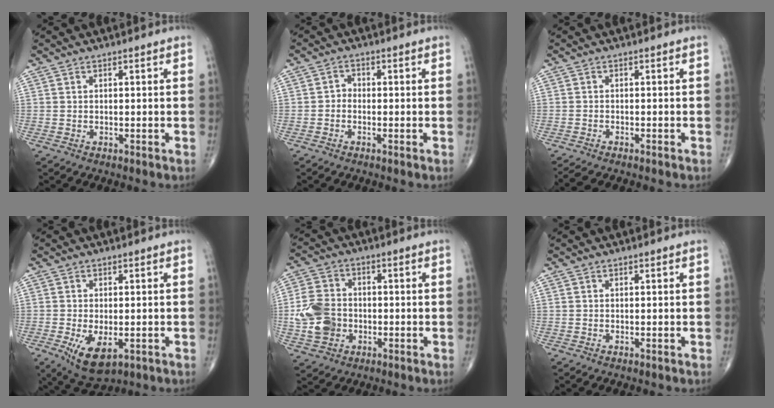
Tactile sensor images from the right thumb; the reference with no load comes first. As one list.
[{"total": 1.6, "force": [-0.7, 1.3, 0.8], "torque": [0.000, 0.007, -0.021]}, {"total": 4.2, "force": [-3.7, 0.5, 1.9], "torque": [-0.036, 0.005, -0.056]}, {"total": 7.5, "force": [-2.4, 3.7, 6.0], "torque": [-0.101, -0.013, -0.030]}, {"total": 9.5, "force": [-1.6, 7.5, 5.6], "torque": [-0.101, 0.011, -0.033]}, {"total": 0.0}]